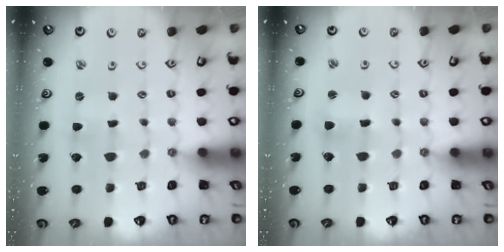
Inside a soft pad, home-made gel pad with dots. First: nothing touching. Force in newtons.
{"total": 3.1, "press": 3.1, "slide": 0.2}